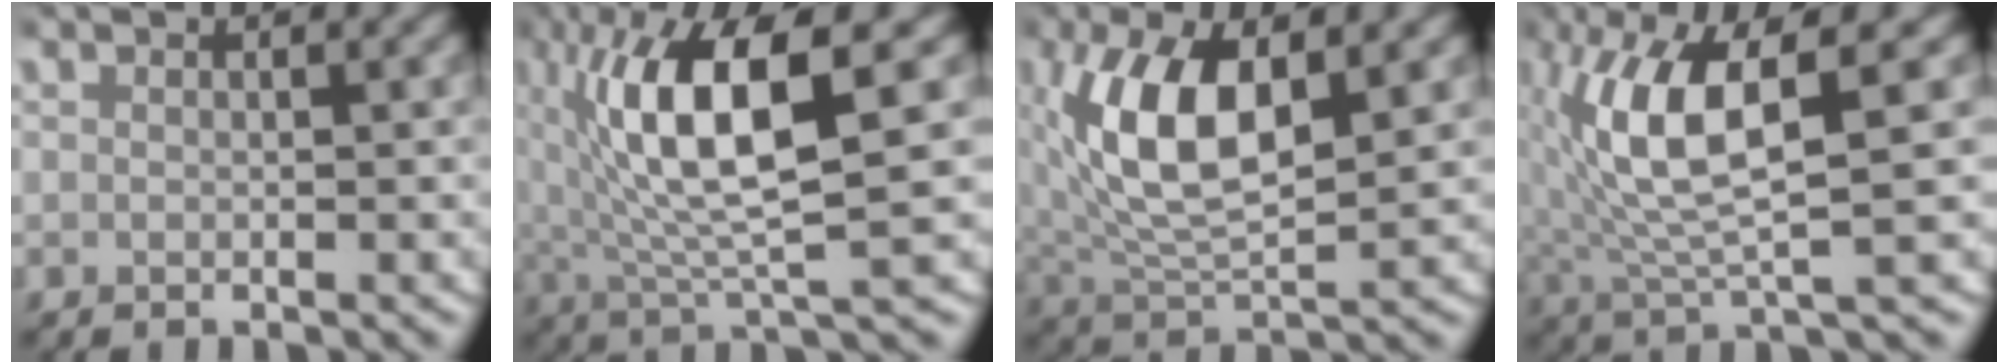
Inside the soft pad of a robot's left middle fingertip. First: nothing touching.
{"total": 10.2, "force": [1.6, 3.2, 9.5], "torque": [-0.179, 0.008, 0.029]}
{"total": 7.2, "force": [1.5, 3.1, 6.3], "torque": [-0.137, -0.004, 0.035]}
{"total": 7.7, "force": [0.9, 2.3, 7.3], "torque": [-0.139, 0.007, 0.018]}